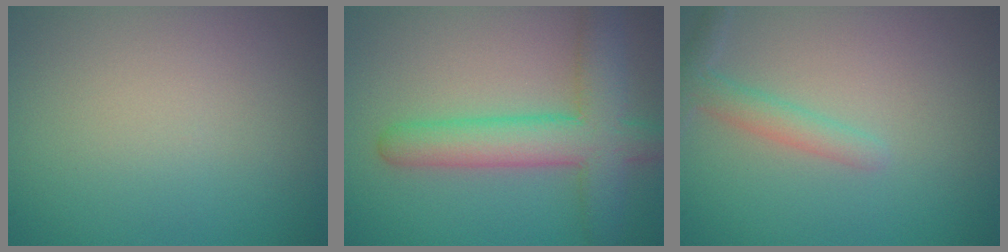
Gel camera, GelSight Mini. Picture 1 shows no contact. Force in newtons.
{"total": 6.3, "press": 6.3, "slide": 0.4}
{"total": 2.2, "press": 2.2, "slide": 0.1}